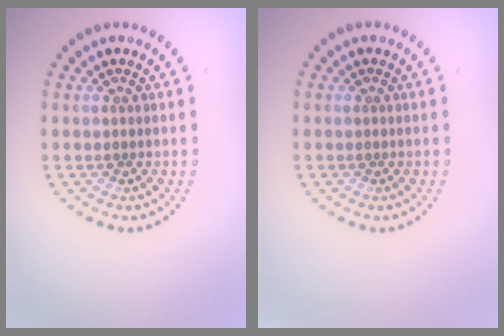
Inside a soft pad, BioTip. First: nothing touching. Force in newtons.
{"total": 0.0}